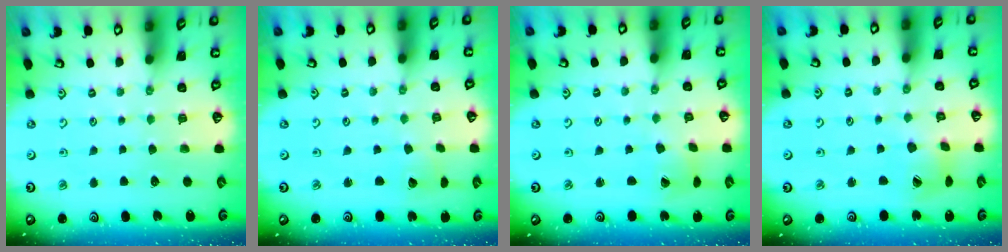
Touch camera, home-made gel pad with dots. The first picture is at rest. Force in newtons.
{"total": 2.8, "press": 2.8, "slide": 0.2}
{"total": 1.6, "press": 1.5, "slide": 0.3}
{"total": 6.5, "press": 6.4, "slide": 0.8}